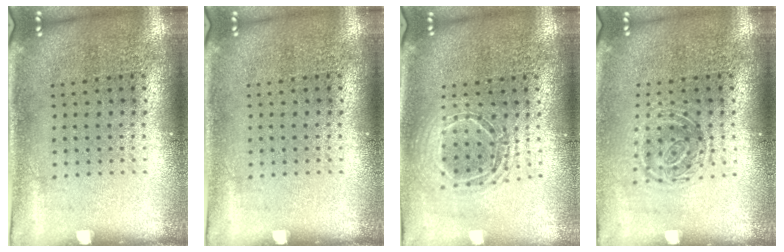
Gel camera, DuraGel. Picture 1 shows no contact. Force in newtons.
{"total": 0.0}
{"total": 1.8, "press": 1.5, "slide": 0.9}
{"total": 1.4, "press": 1.0, "slide": 0.9}